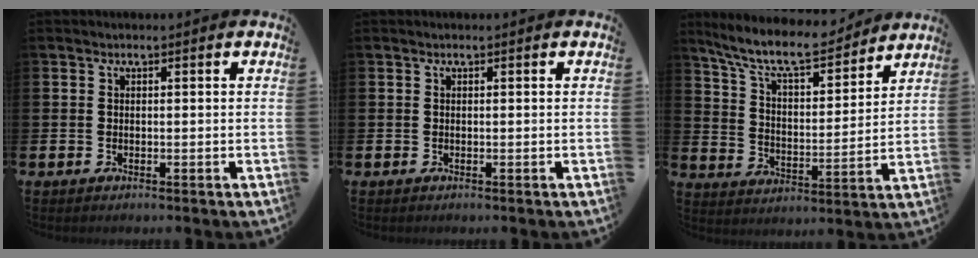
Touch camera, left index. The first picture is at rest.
{"total": 0.0}
{"total": 10.0, "force": [9.0, 2.1, 3.8], "torque": [-0.109, -0.053, 0.158]}